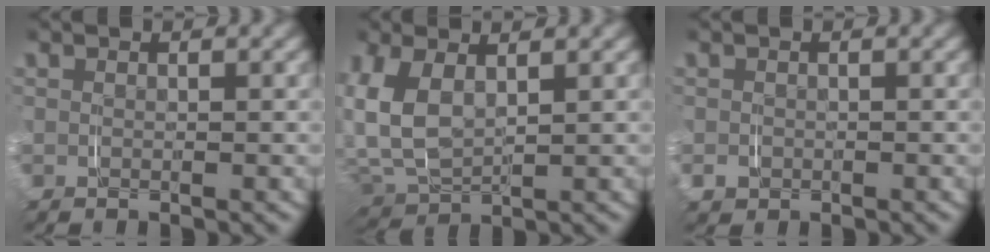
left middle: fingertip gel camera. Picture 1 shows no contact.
{"total": 9.1, "force": [1.6, 7.2, 5.4], "torque": [-0.171, -0.015, 0.033]}
{"total": 1.6, "force": [-0.6, 1.3, 0.5], "torque": [-0.014, -0.009, -0.007]}